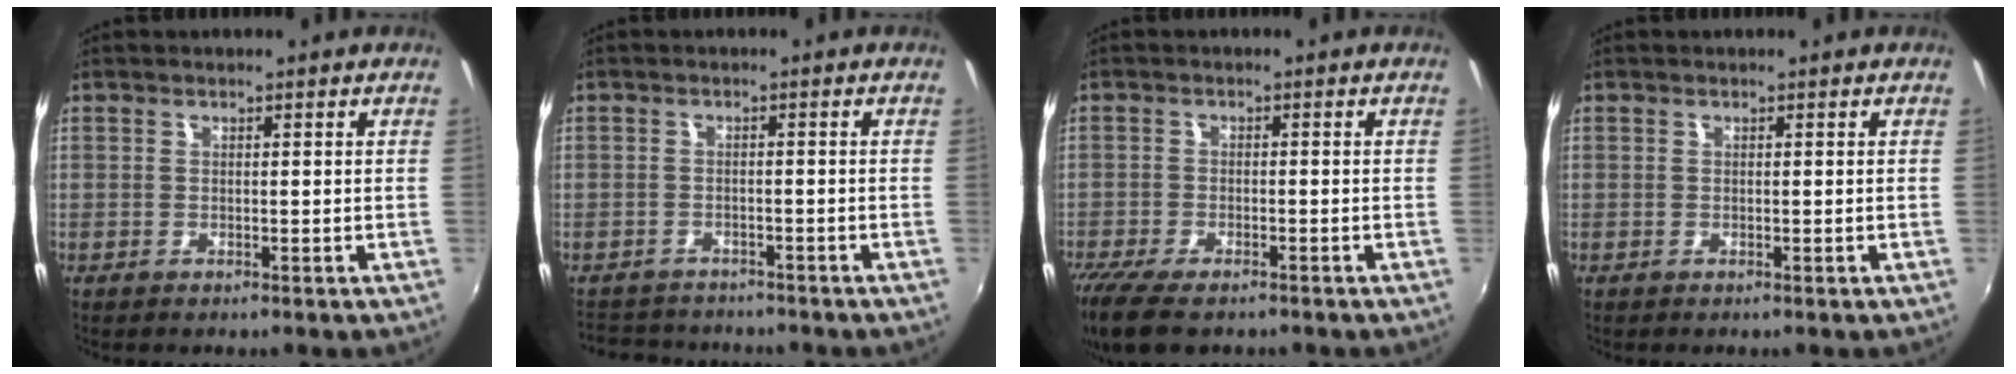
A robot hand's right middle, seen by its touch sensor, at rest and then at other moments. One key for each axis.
{"total": 6.6, "fx": -5.8, "fy": 3.1, "fz": 1.1, "tx": -0.037, "ty": 0.011, "tz": -0.092}
{"total": 10.1, "fx": -7.8, "fy": 3.2, "fz": 5.6, "tx": -0.139, "ty": -0.043, "tz": -0.142}
{"total": 0.0}